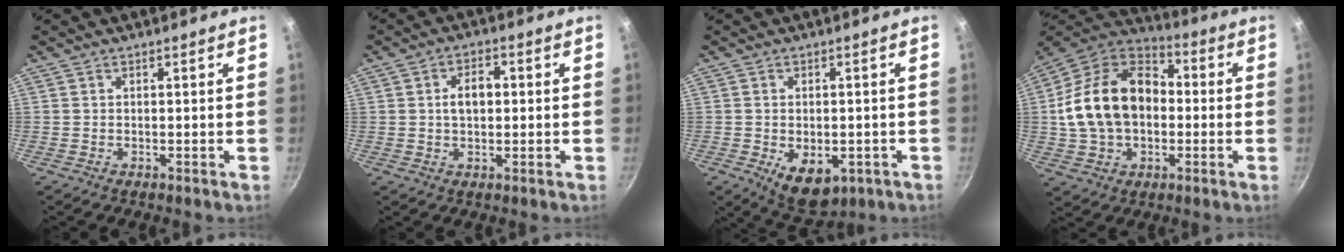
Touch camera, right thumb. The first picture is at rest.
{"total": 5.2, "force": [0.5, 3.3, 4.0], "torque": [-0.049, 0.013, 0.004]}
{"total": 8.7, "force": [-2.6, 5.3, 6.4], "torque": [-0.073, -0.003, -0.019]}
{"total": 20.8, "force": [0.1, 14.6, 14.9], "torque": [-0.243, 0.042, -0.005]}